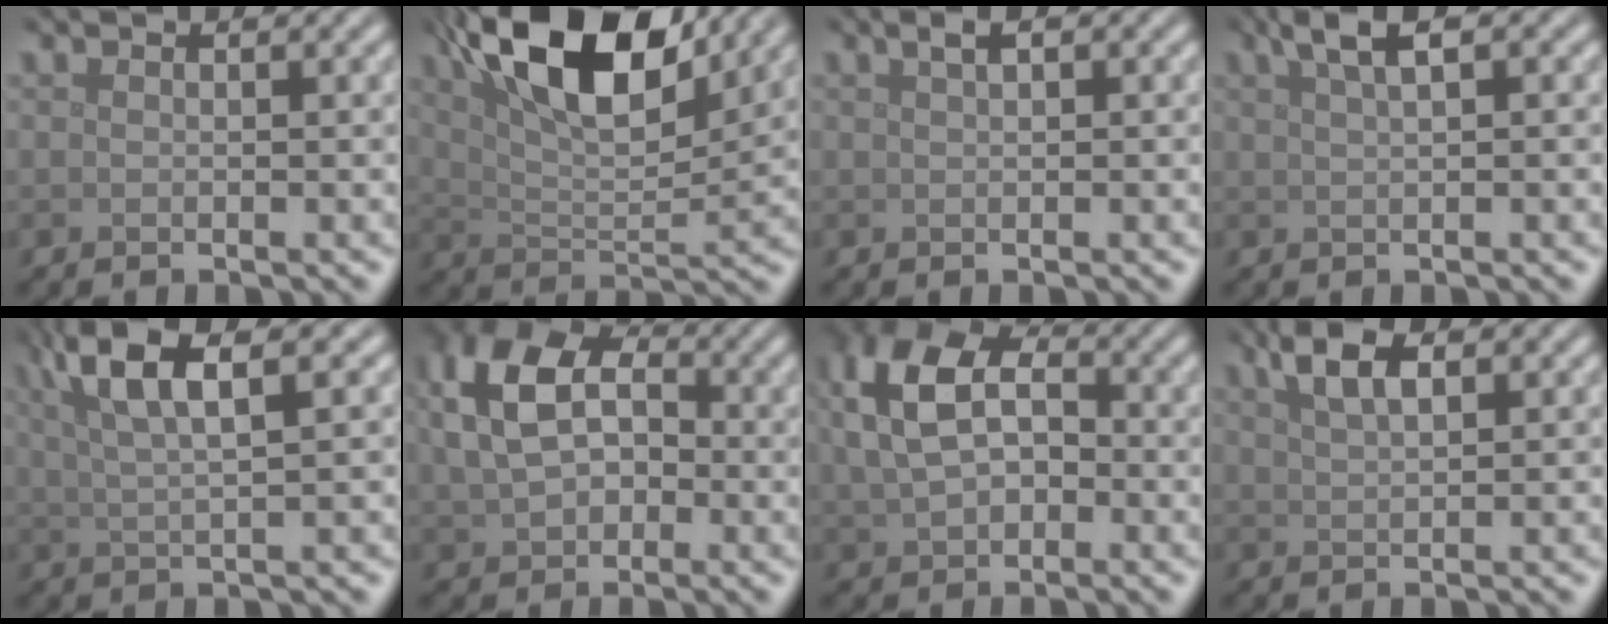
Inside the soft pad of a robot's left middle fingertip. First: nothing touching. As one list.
[{"total": 11.9, "force": [6.4, 4.7, 9.0], "torque": [-0.148, 0.015, 0.106]}, {"total": 1.2, "force": [0.7, 0.4, 0.9], "torque": [-0.016, 0.006, 0.012]}, {"total": 2.9, "force": [1.7, 0.8, 2.2], "torque": [-0.031, 0.010, 0.028]}, {"total": 6.7, "force": [3.5, 1.6, 5.5], "torque": [-0.090, 0.018, 0.061]}, {"total": 8.9, "force": [1.4, 6.5, 5.9], "torque": [-0.140, 0.021, 0.019]}, {"total": 7.9, "force": [1.2, 5.5, 5.5], "torque": [-0.135, 0.015, 0.019]}, {"total": 3.5, "force": [2.1, 1.4, 2.4], "torque": [-0.050, 0.007, 0.038]}]